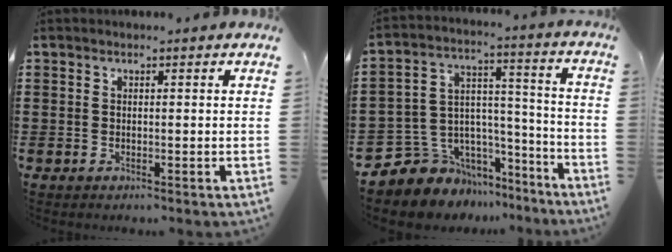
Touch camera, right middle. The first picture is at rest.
{"total": 7.6, "force": [-5.7, 5.0, -0.4], "torque": [-0.021, -0.001, -0.106]}